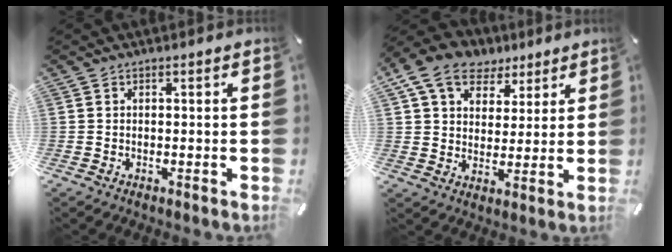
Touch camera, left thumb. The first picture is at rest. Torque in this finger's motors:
{"motor_torque": [2.06, 1.30, 0.60, -0.19, 0.02]}